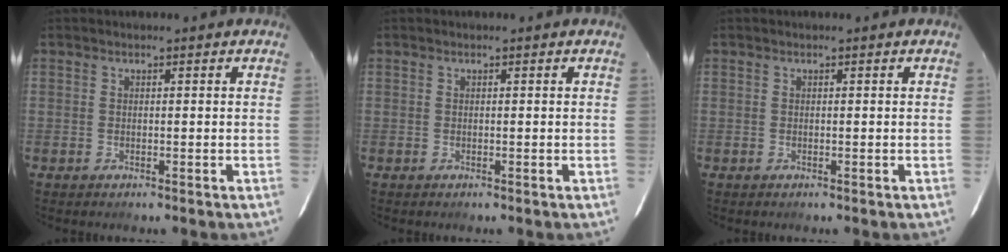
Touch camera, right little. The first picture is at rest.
{"total": 0.0}
{"total": 0.0}